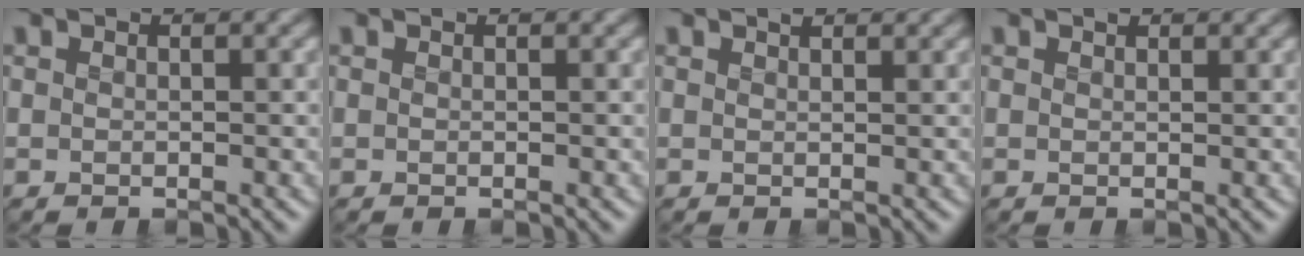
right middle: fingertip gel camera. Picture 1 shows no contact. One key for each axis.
{"total": 0.0}
{"total": 0.9, "fx": 0.8, "fy": 0.1, "fz": 0.3, "tx": -0.010, "ty": -0.005, "tz": 0.010}
{"total": 0.6, "fx": 0.5, "fy": 0.3, "fz": 0.2, "tx": -0.005, "ty": -0.003, "tz": 0.007}